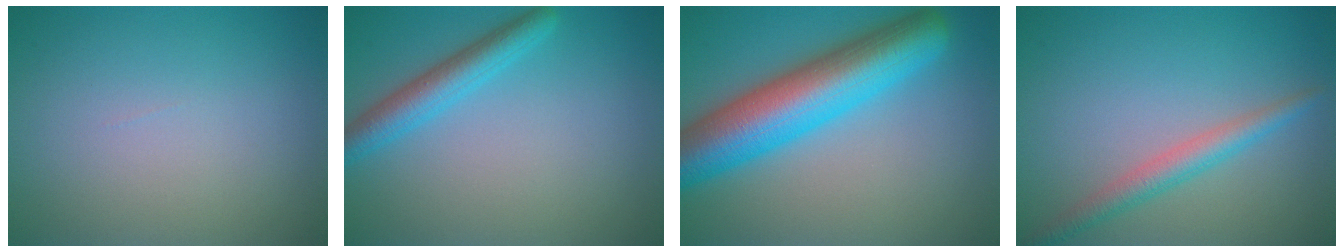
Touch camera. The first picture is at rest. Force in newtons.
{"total": 3.4, "press": 3.4, "slide": 0.2}
{"total": 10.3, "press": 10.3, "slide": 0.4}
{"total": 2.8, "press": 2.8, "slide": 0.1}